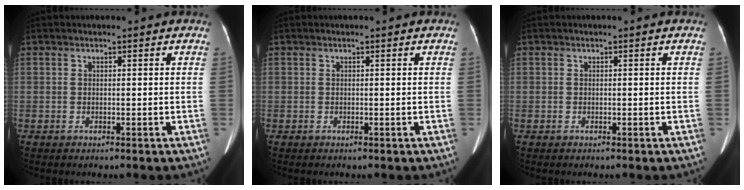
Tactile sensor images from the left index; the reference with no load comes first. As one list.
[{"total": 0.0}, {"total": 0.0}]